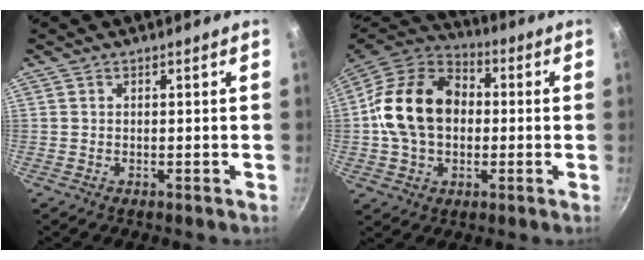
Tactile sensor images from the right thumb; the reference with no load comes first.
{"total": 18.9, "force": [0.2, 13.8, 12.9], "torque": [-0.218, 0.026, -0.002]}